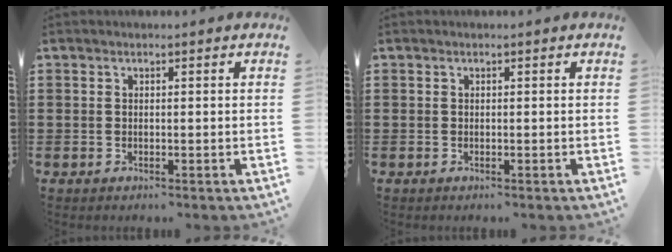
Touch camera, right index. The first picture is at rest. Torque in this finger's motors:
{"motor_torque": [0.16, 0.02, 0.00, 0.01]}